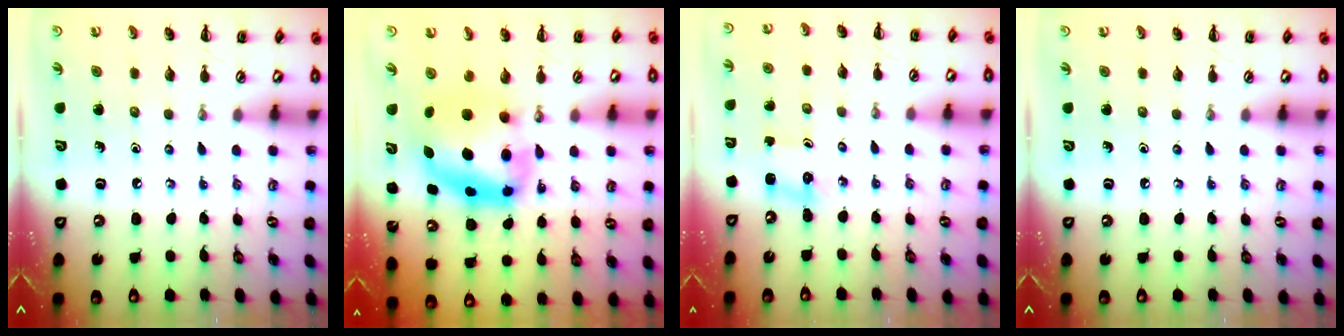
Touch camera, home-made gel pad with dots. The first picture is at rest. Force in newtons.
{"total": 8.3, "press": 8.1, "slide": 1.9}
{"total": 1.3, "press": 1.2, "slide": 0.3}
{"total": 0.0}